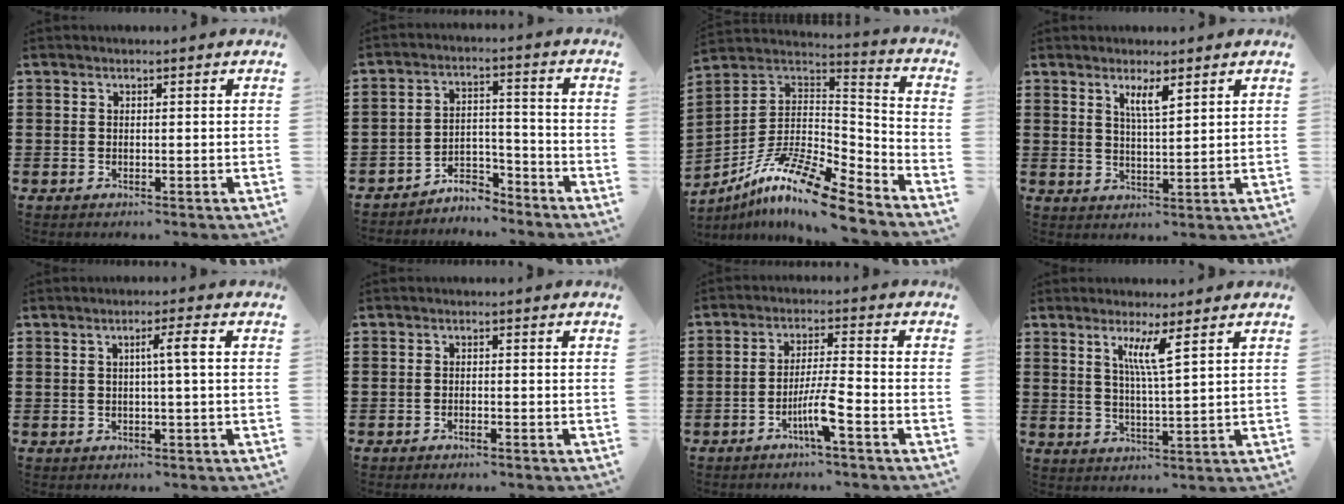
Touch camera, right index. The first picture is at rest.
{"total": 5.2, "force": [-4.9, 1.3, 1.3], "torque": [-0.024, 0.013, -0.097]}
{"total": 13.6, "force": [-10.1, 2.0, 8.8], "torque": [-0.180, 0.012, -0.198]}
{"total": 3.6, "force": [2.2, 0.7, 2.8], "torque": [-0.059, 0.003, 0.037]}
{"total": 3.0, "force": [0.2, -0.2, 3.0], "torque": [-0.055, -0.001, -0.001]}
{"total": 0.8, "force": [-0.8, -0.1, 0.3], "torque": [-0.009, -0.003, -0.014]}
{"total": 5.5, "force": [-2.9, 0.0, 4.6], "torque": [-0.093, -0.008, -0.056]}
{"total": 4.8, "force": [2.6, -0.2, 4.1], "torque": [-0.089, -0.003, 0.041]}